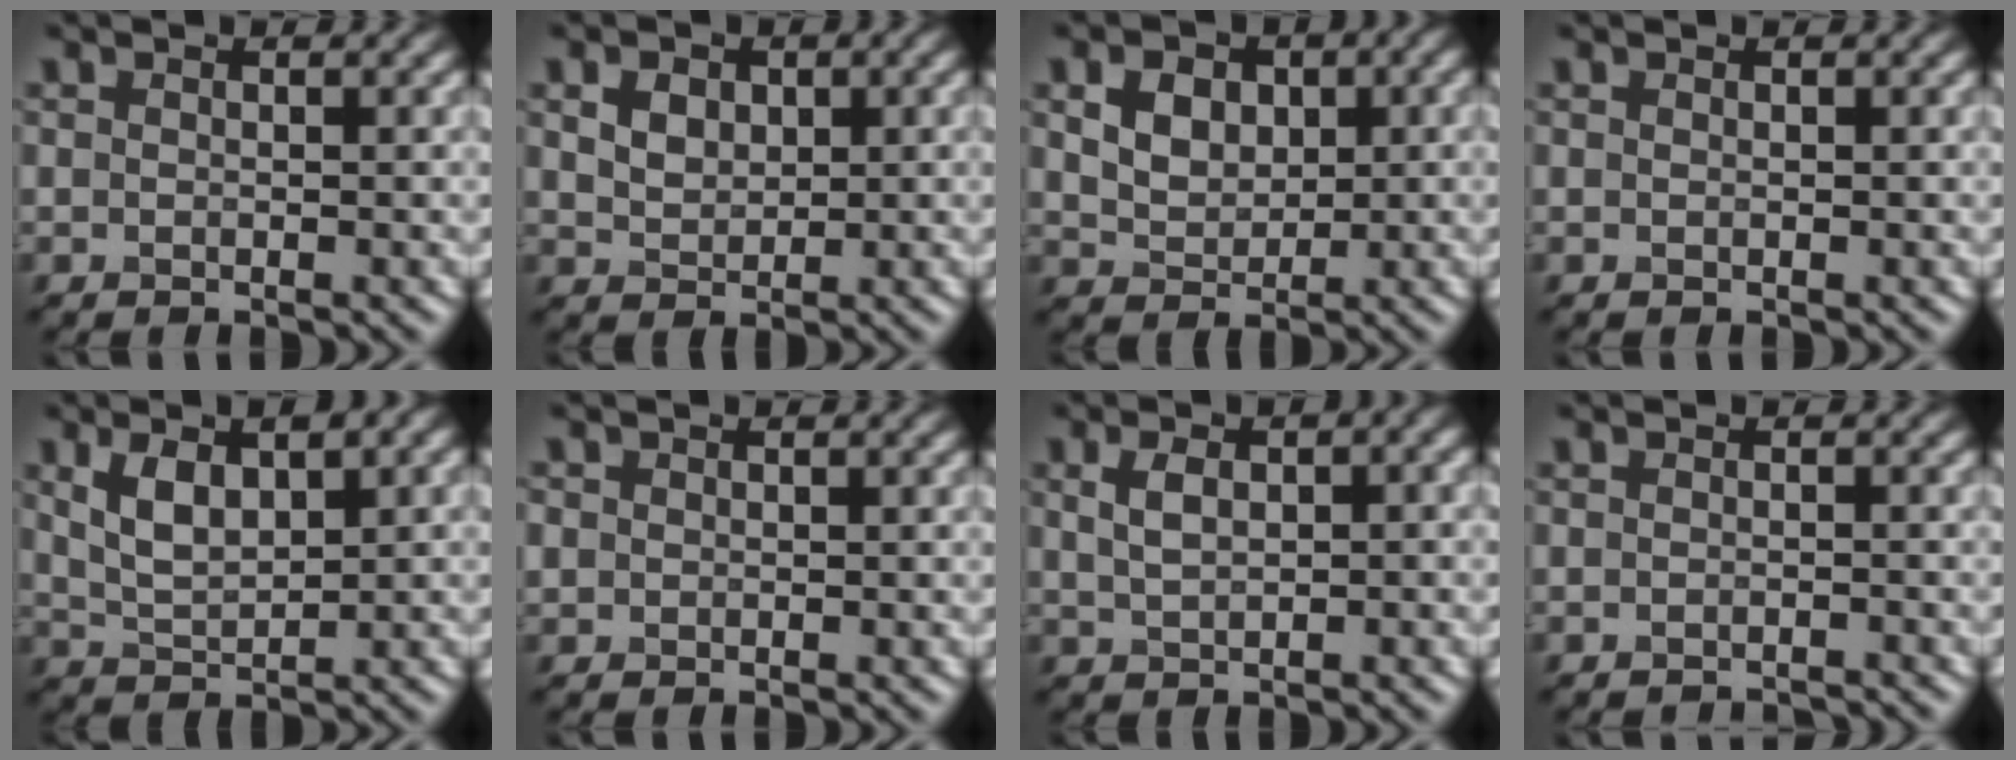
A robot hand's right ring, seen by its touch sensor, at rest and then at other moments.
{"total": 2.7, "force": [1.0, 2.0, 1.5], "torque": [-0.027, 0.002, 0.014]}
{"total": 3.9, "force": [1.2, 2.8, 2.3], "torque": [-0.044, 0.000, 0.017]}
{"total": 0.0}
{"total": 4.8, "force": [1.8, 2.3, 3.9], "torque": [-0.081, 0.001, 0.036]}
{"total": 0.9, "force": [0.2, 0.9, 0.1], "torque": [0.003, -0.001, 0.002]}
{"total": 4.0, "force": [1.1, 2.1, 3.3], "torque": [-0.058, 0.007, 0.023]}
{"total": 1.8, "force": [-1.7, 0.1, 0.3], "torque": [0.006, -0.003, -0.024]}